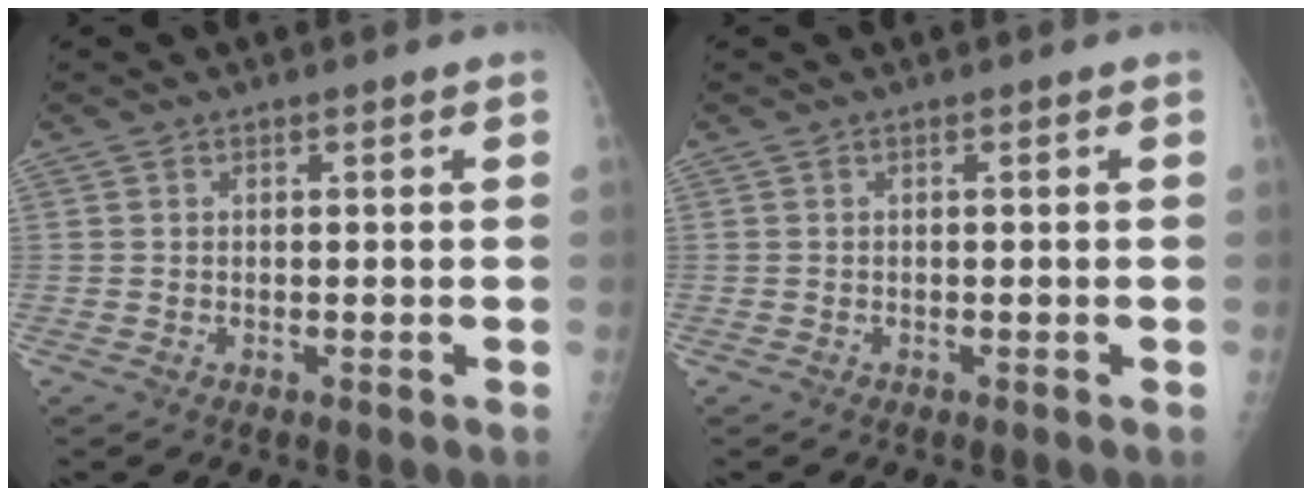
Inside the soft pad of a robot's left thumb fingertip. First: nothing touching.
{"total": 0.0}